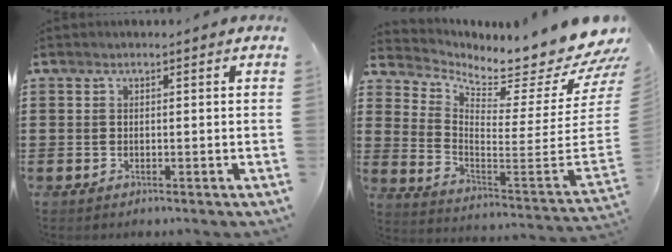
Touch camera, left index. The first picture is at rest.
{"total": 5.8, "force": [5.3, 0.7, 2.2], "torque": [-0.052, -0.075, 0.079]}